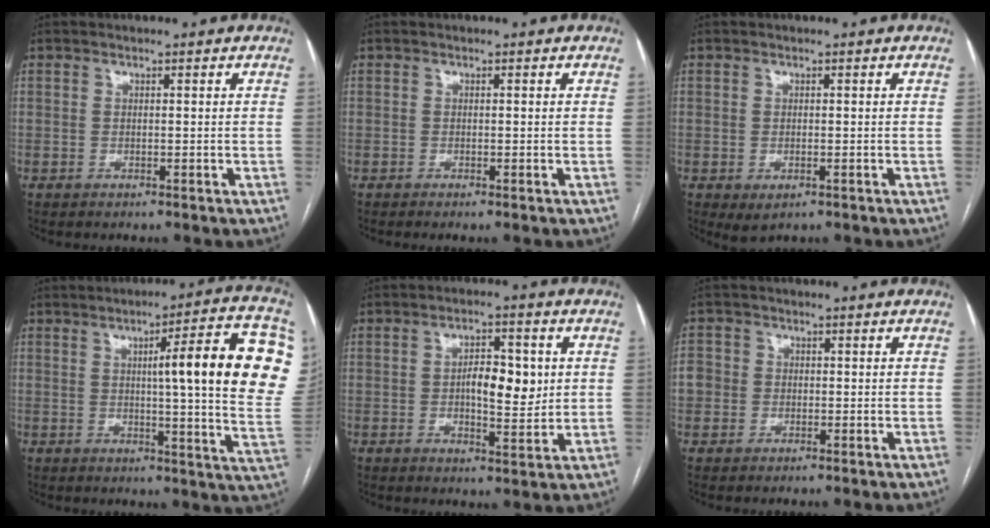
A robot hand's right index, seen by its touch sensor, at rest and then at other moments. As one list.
[{"total": 0.6, "force": [-0.3, 0.0, 0.5], "torque": [-0.011, 0.000, -0.007]}, {"total": 2.3, "force": [-0.9, 1.2, 1.8], "torque": [-0.031, -0.004, -0.003]}, {"total": 20.4, "force": [4.9, 1.0, 19.8], "torque": [-0.184, 0.018, 0.054]}, {"total": 9.8, "force": [1.2, 4.4, 8.6], "torque": [-0.133, 0.011, 0.022]}, {"total": 3.9, "force": [-0.4, 3.8, 0.9], "torque": [-0.015, 0.016, -0.011]}]